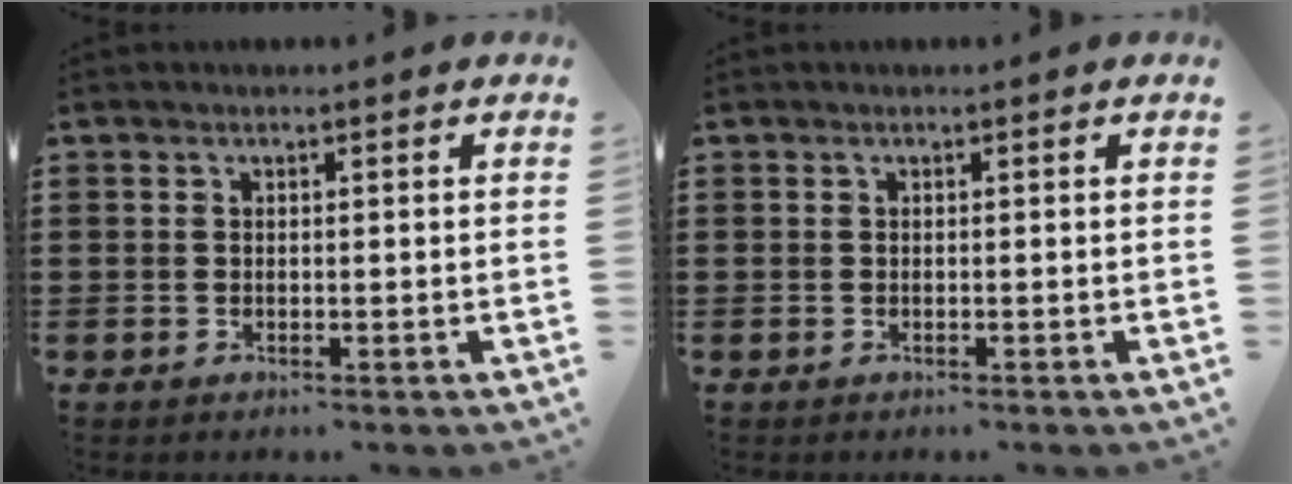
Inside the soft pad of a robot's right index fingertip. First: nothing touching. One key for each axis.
{"total": 0.0}